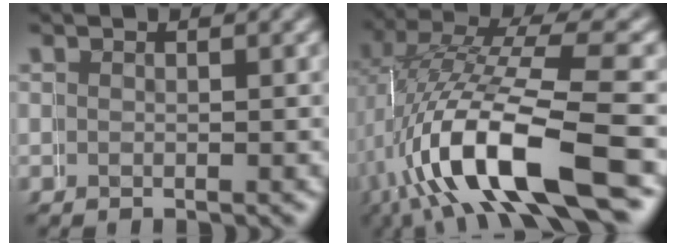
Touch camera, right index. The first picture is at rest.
{"total": 11.6, "force": [-1.8, 4.9, 10.3], "torque": [-0.206, -0.012, -0.017]}